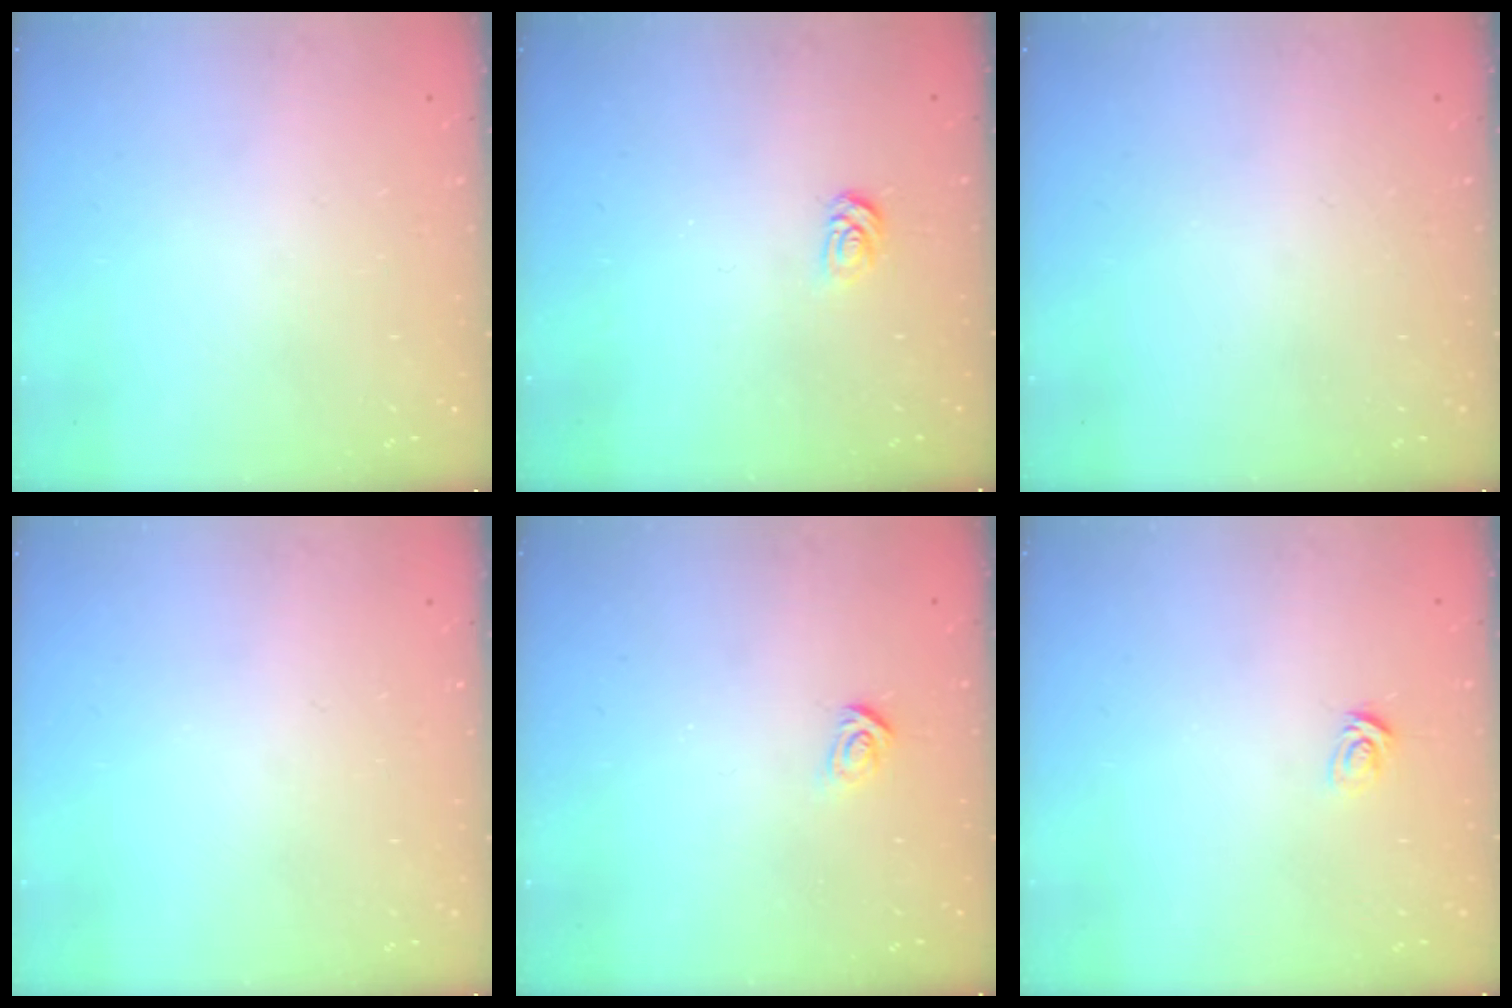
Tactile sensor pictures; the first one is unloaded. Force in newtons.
{"total": 3.3, "press": 3.3, "slide": 0.4}
{"total": 0.0}
{"total": 0.0}
{"total": 3.0, "press": 2.9, "slide": 0.4}
{"total": 3.7, "press": 3.7, "slide": 0.2}